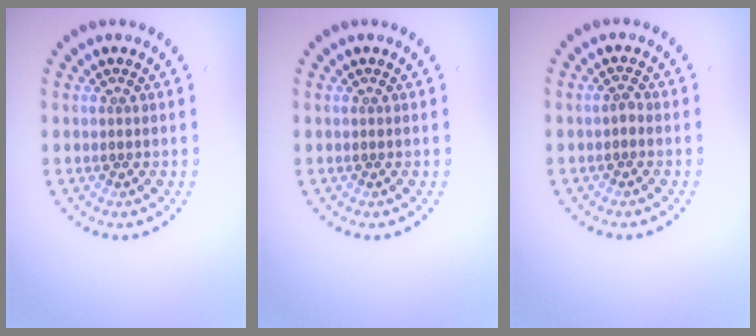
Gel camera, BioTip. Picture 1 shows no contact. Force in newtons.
{"total": 0.0}
{"total": 0.8, "press": 0.6, "slide": 0.5}